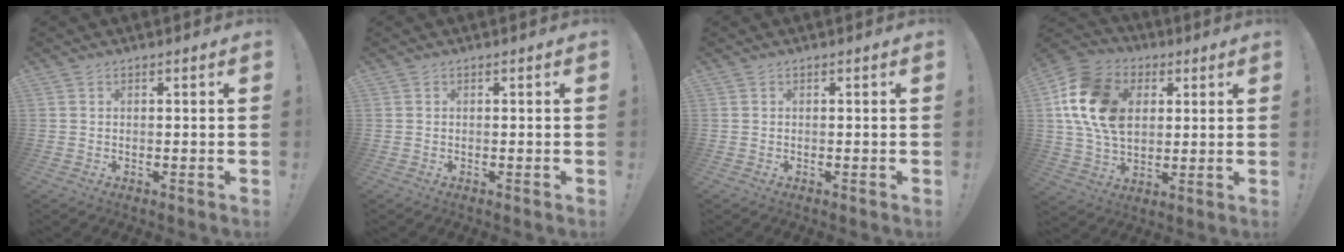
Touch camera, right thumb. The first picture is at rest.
{"total": 0.0}
{"total": 0.0}
{"total": 18.9, "force": [5.3, 14.0, 11.5], "torque": [-0.198, -0.012, 0.102]}